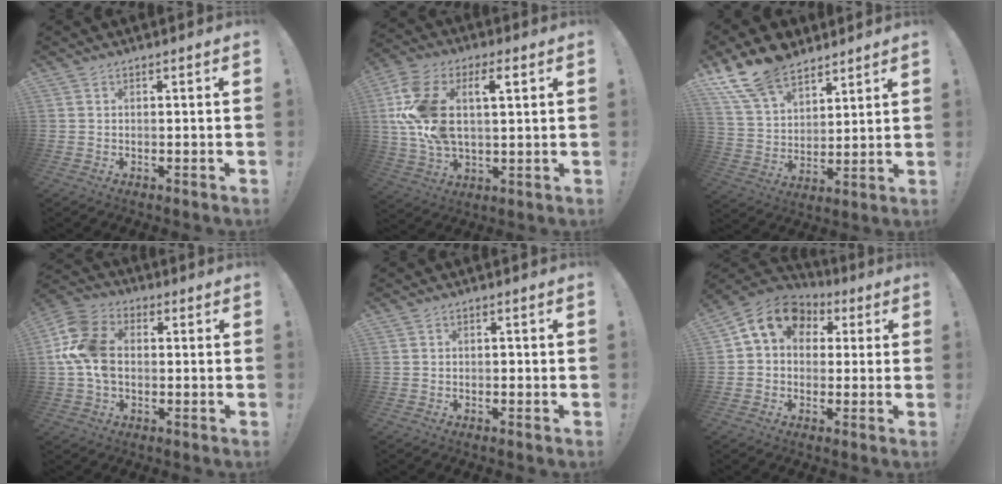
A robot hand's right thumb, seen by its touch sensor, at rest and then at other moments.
{"total": 17.1, "force": [4.5, 9.9, 13.2], "torque": [-0.260, 0.001, 0.077]}
{"total": 15.5, "force": [11.7, 8.1, 6.1], "torque": [-0.113, -0.076, 0.221]}
{"total": 14.1, "force": [0.3, 10.3, 9.6], "torque": [-0.197, 0.015, 0.010]}
{"total": 1.1, "force": [-0.9, 0.7, 0.3], "torque": [-0.007, 0.005, -0.016]}
{"total": 11.7, "force": [3.9, 9.1, 6.2], "torque": [-0.093, -0.003, 0.078]}